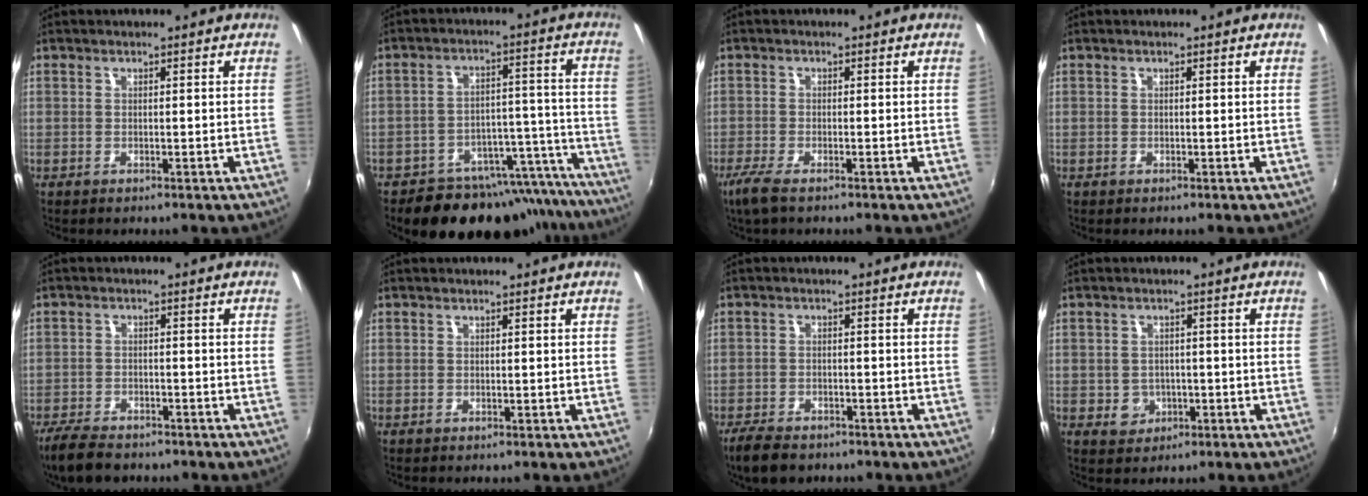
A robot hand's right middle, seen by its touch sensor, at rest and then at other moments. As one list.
[{"total": 21.3, "force": [-18.6, 8.5, 5.7], "torque": [-0.086, 0.054, -0.235]}, {"total": 3.9, "force": [-2.7, 0.7, 2.6], "torque": [-0.068, -0.013, -0.055]}, {"total": 0.0}, {"total": 8.0, "force": [-6.6, 2.9, 3.4], "torque": [-0.098, -0.018, -0.118]}, {"total": 0.0}, {"total": 6.6, "force": [-5.3, 2.8, 2.9], "torque": [-0.082, -0.011, -0.093]}, {"total": 4.2, "force": [-1.1, 3.9, 1.1], "torque": [-0.029, 0.004, -0.010]}]